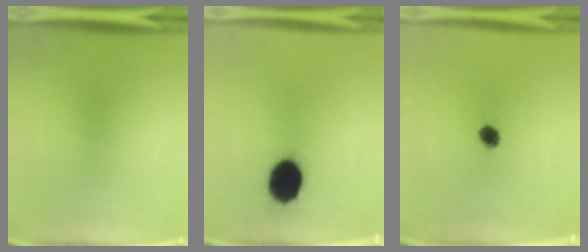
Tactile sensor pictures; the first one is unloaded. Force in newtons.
{"total": 14.1}
{"total": 3.9}